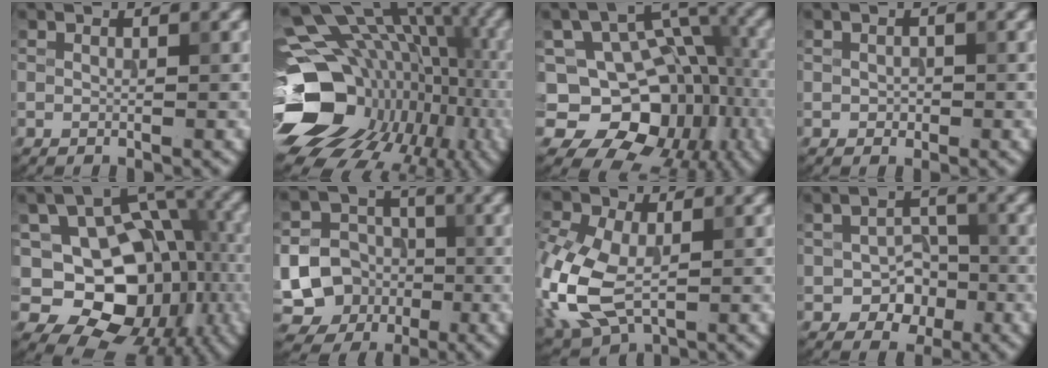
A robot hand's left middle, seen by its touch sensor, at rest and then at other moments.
{"total": 18.6, "force": [-4.4, 14.1, 11.4], "torque": [-0.172, 0.023, -0.042]}
{"total": 12.3, "force": [-3.7, 9.1, 7.4], "torque": [-0.094, 0.003, -0.061]}
{"total": 0.8, "force": [-0.1, 0.7, 0.4], "torque": [-0.007, -0.005, -0.004]}
{"total": 13.1, "force": [-2.5, 9.5, 8.6], "torque": [-0.114, -0.003, -0.042]}
{"total": 14.7, "force": [-3.6, 13.8, 3.9], "torque": [-0.112, -0.020, -0.074]}
{"total": 9.7, "force": [-1.5, 6.4, 7.2], "torque": [-0.190, -0.013, -0.032]}
{"total": 4.1, "force": [-1.5, 3.0, 2.4], "torque": [-0.029, 0.000, -0.026]}